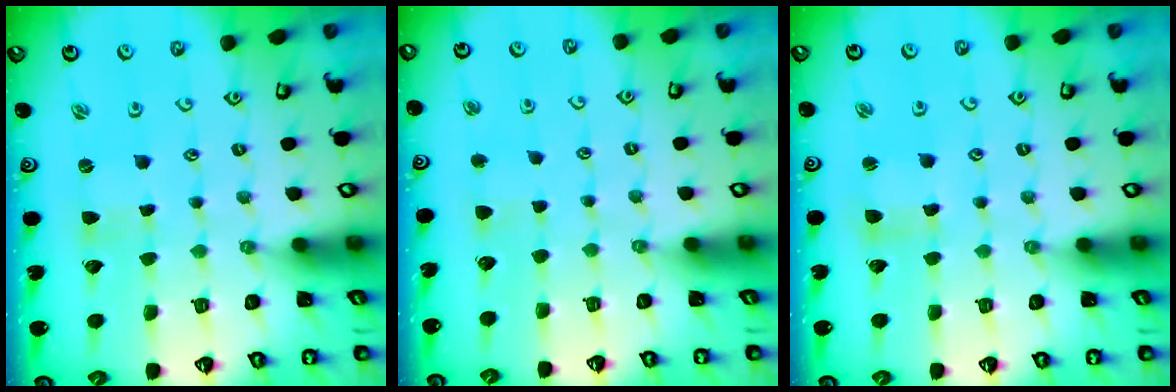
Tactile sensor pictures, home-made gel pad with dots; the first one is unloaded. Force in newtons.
{"total": 1.9, "press": 1.9, "slide": 0.5}
{"total": 2.2, "press": 2.2, "slide": 0.3}